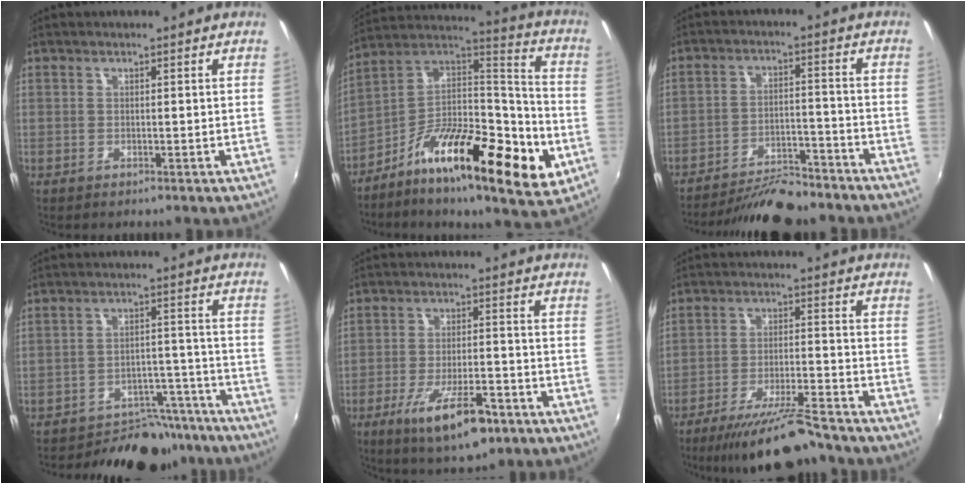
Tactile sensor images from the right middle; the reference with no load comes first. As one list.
[{"total": 23.5, "force": [-9.5, 7.8, 20.1], "torque": [-0.325, -0.018, -0.164]}, {"total": 13.0, "force": [-11.6, 3.2, 4.9], "torque": [-0.109, -0.002, -0.172]}, {"total": 14.4, "force": [-12.9, 5.8, 2.6], "torque": [-0.036, 0.037, -0.162]}, {"total": 11.3, "force": [-6.4, 3.5, 8.5], "torque": [-0.167, -0.021, -0.101]}, {"total": 13.2, "force": [-11.4, 1.6, 6.4], "torque": [-0.134, -0.014, -0.182]}]